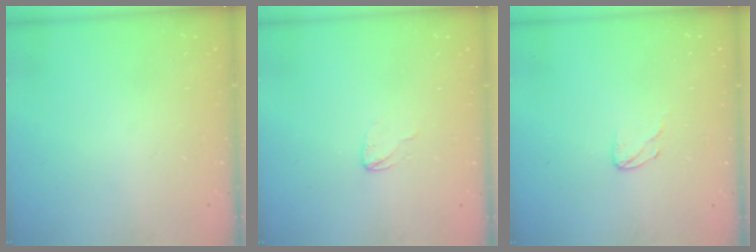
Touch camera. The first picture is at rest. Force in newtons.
{"total": 2.6, "press": 2.6, "slide": 0.0}
{"total": 4.1, "press": 4.1, "slide": 0.3}